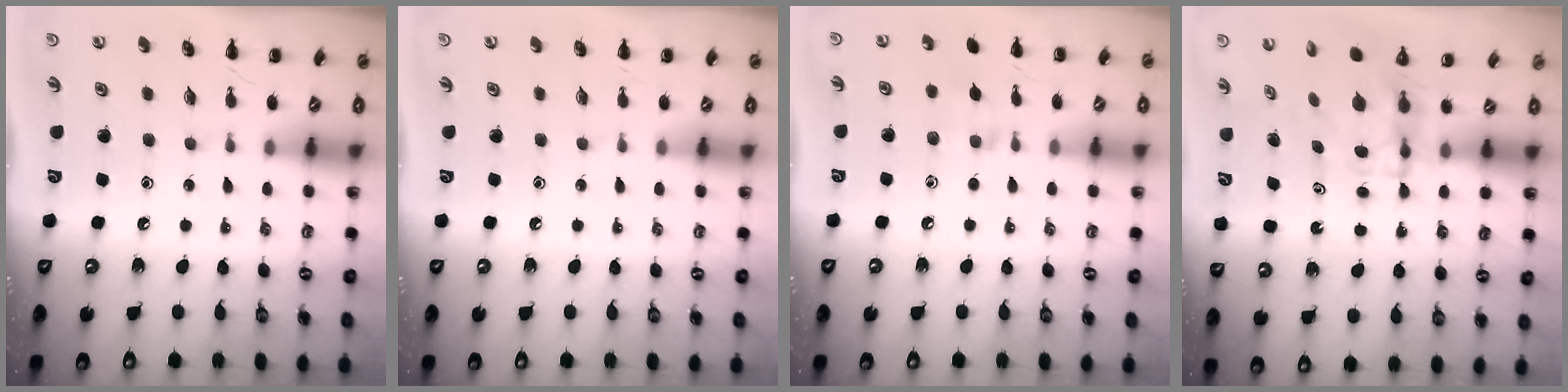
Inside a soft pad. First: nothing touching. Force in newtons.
{"total": 0.0}
{"total": 7.1, "press": 6.8, "slide": 2.1}
{"total": 4.6, "press": 4.6, "slide": 0.5}